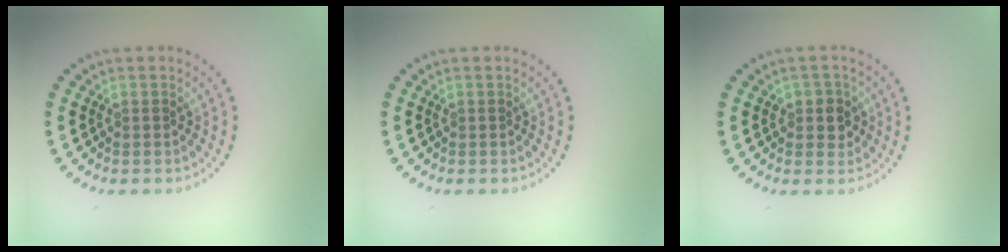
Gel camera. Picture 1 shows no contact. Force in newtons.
{"total": 0.0}
{"total": 1.9, "press": 1.8, "slide": 0.6}